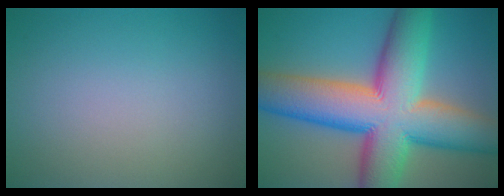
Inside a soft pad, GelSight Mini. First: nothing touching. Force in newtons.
{"total": 15.9, "press": 15.8, "slide": 0.5}